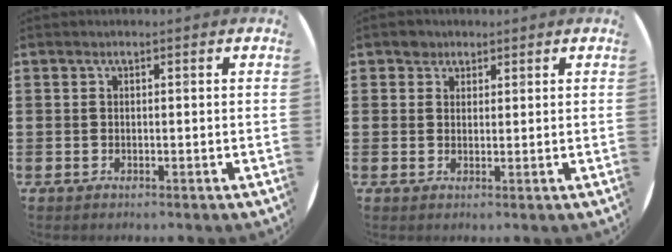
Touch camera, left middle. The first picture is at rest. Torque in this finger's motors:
{"motor_torque": [-0.12, 0.18, 0.03, 0.02]}